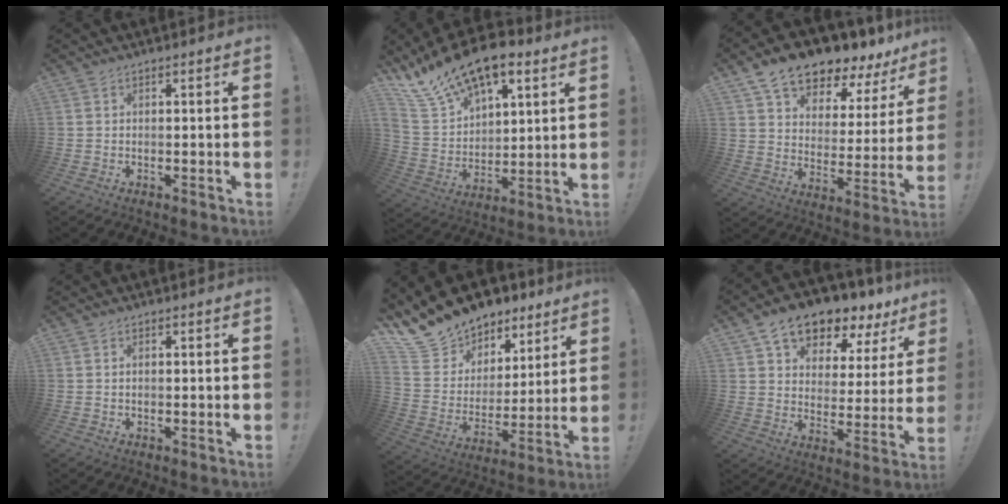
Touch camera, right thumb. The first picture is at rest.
{"total": 17.6, "force": [12.7, 8.6, 8.6], "torque": [-0.154, -0.085, 0.236]}
{"total": 12.2, "force": [10.8, 4.0, 4.2], "torque": [-0.086, -0.092, 0.191]}
{"total": 0.6, "force": [0.0, 0.3, 0.5], "torque": [-0.011, 0.002, 0.000]}
{"total": 14.7, "force": [12.5, 7.4, 2.4], "torque": [-0.068, -0.099, 0.244]}
{"total": 11.8, "force": [9.3, 5.4, 4.8], "torque": [-0.084, -0.072, 0.163]}